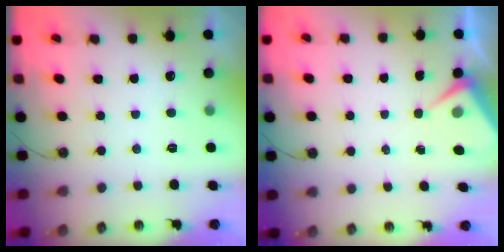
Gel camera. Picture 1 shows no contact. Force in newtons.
{"total": 4.3, "press": 4.2, "slide": 0.7}